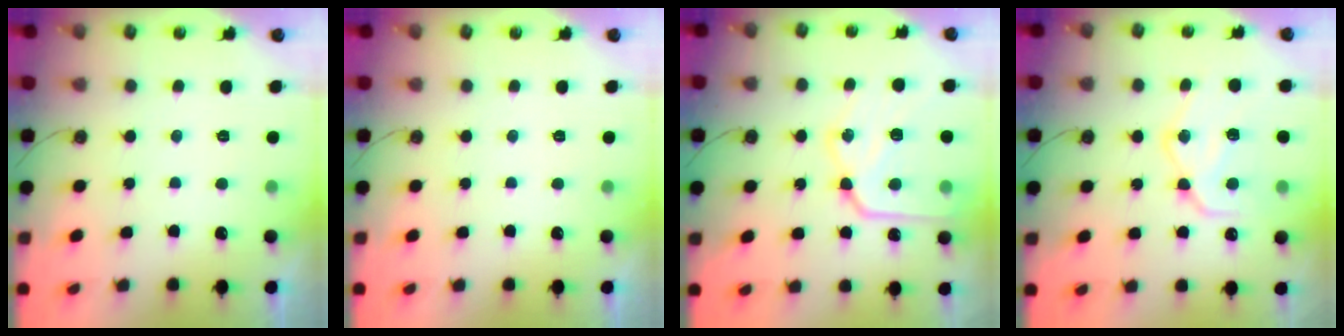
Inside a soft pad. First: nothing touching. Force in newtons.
{"total": 0.0}
{"total": 19.9, "press": 19.8, "slide": 2.0}
{"total": 17.9, "press": 17.8, "slide": 2.1}